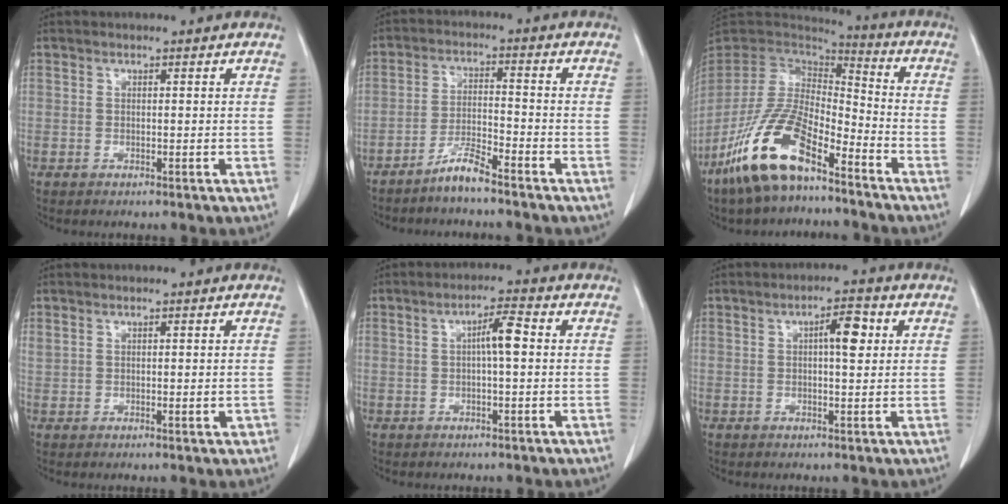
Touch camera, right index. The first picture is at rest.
{"total": 4.8, "force": [-4.0, 0.1, 2.6], "torque": [-0.051, -0.007, -0.081]}
{"total": 15.9, "force": [-10.3, 5.5, 10.9], "torque": [-0.224, -0.002, -0.195]}
{"total": 2.6, "force": [0.5, 1.3, 2.2], "torque": [-0.047, 0.013, 0.025]}
{"total": 4.2, "force": [0.4, 0.5, 4.1], "torque": [-0.071, 0.009, 0.004]}
{"total": 4.5, "force": [1.1, 1.1, 4.2], "torque": [-0.067, 0.007, 0.015]}